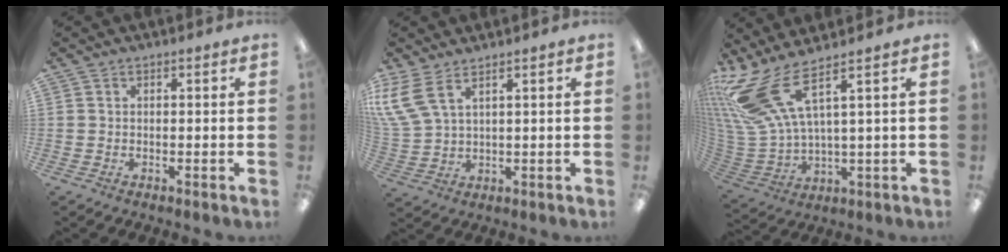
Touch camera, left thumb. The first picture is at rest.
{"total": 7.7, "force": [4.9, 3.6, 4.8], "torque": [-0.116, -0.019, 0.093]}
{"total": 15.1, "force": [7.9, 5.9, 11.4], "torque": [-0.251, -0.050, 0.143]}